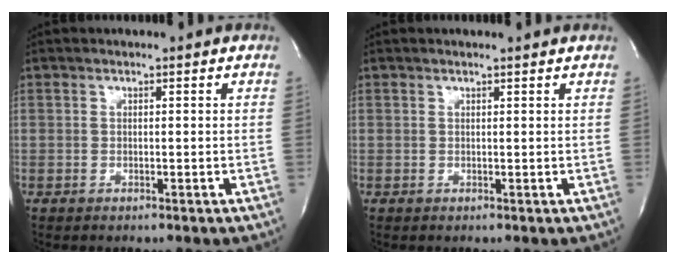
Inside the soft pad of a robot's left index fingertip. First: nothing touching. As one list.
[{"total": 1.8, "force": [1.7, -0.1, 0.4], "torque": [-0.010, 0.003, 0.019]}]